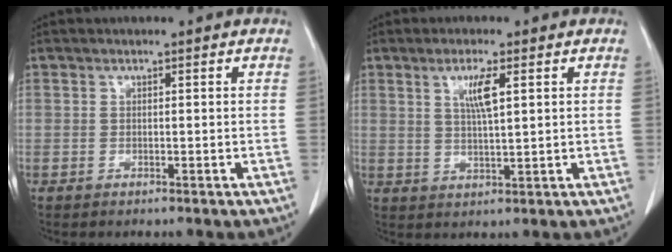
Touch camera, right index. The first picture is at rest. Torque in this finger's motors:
{"motor_torque": [0.37, 0.17, 0.09, 0.05]}